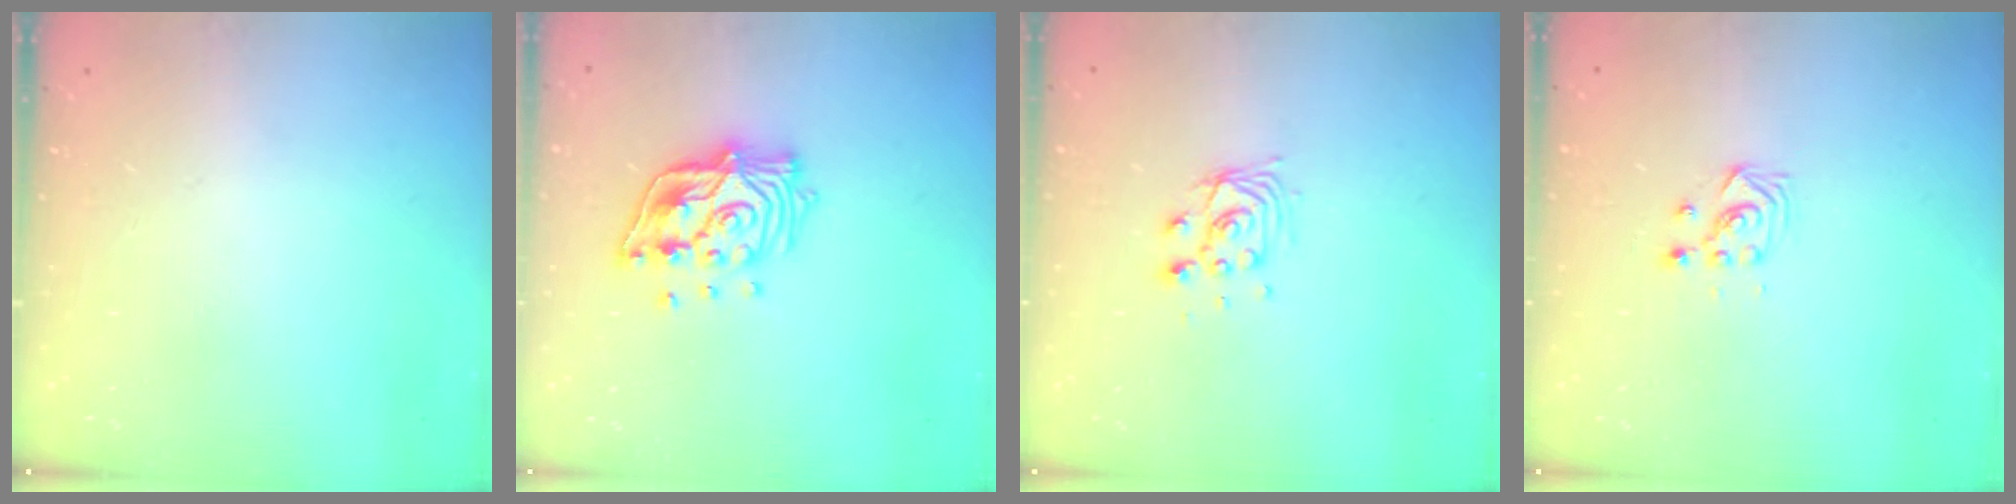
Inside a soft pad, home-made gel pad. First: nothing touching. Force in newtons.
{"total": 14.7, "press": 14.6, "slide": 1.4}
{"total": 7.6, "press": 7.6, "slide": 0.5}
{"total": 2.9, "press": 2.9, "slide": 0.3}